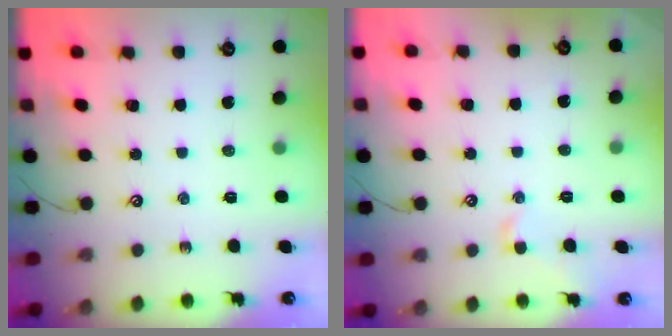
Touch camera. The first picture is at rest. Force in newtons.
{"total": 1.0, "press": 0.9, "slide": 0.4}